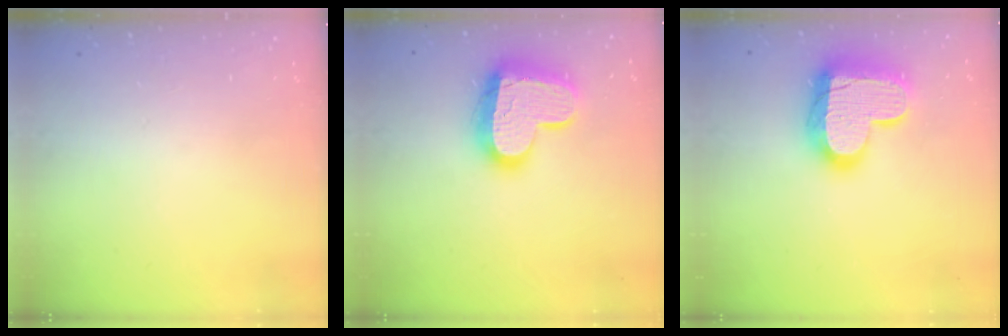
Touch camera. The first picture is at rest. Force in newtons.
{"total": 17.7, "press": 17.7, "slide": 1.0}
{"total": 19.3, "press": 19.2, "slide": 1.5}